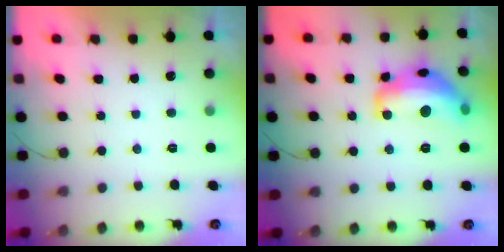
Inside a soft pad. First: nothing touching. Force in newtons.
{"total": 17.5, "press": 17.5, "slide": 1.0}